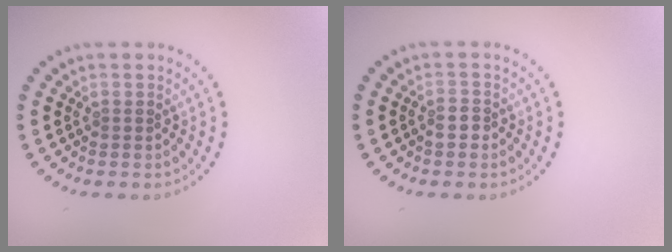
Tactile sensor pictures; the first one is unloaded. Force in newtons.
{"total": 1.4, "press": 1.2, "slide": 0.7}